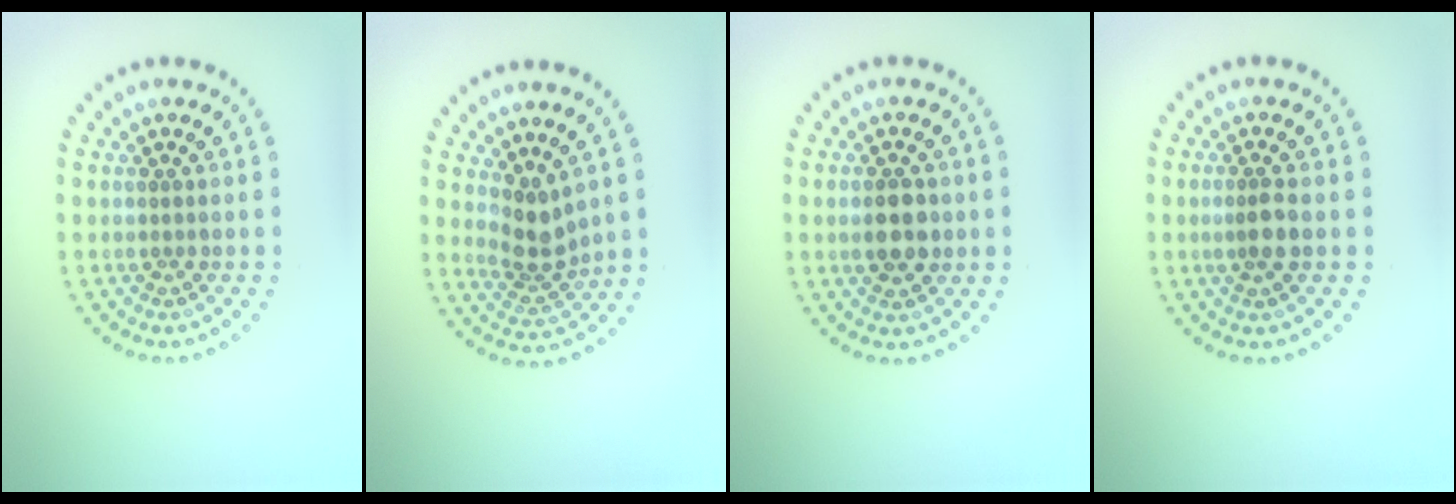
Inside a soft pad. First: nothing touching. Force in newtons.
{"total": 2.8, "press": 2.2, "slide": 1.8}
{"total": 3.4, "press": 3.4, "slide": 0.2}
{"total": 2.0, "press": 1.7, "slide": 0.9}